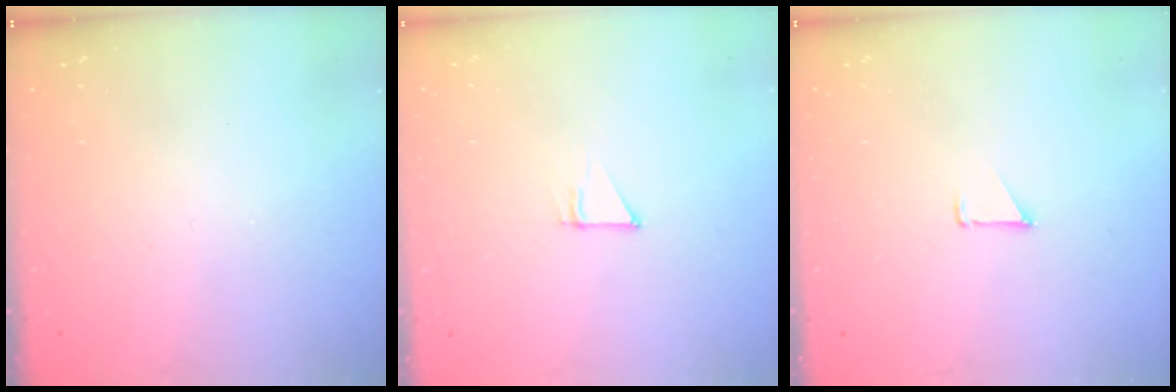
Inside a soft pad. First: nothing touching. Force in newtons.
{"total": 4.9, "press": 4.9, "slide": 0.3}
{"total": 0.9, "press": 0.8, "slide": 0.1}